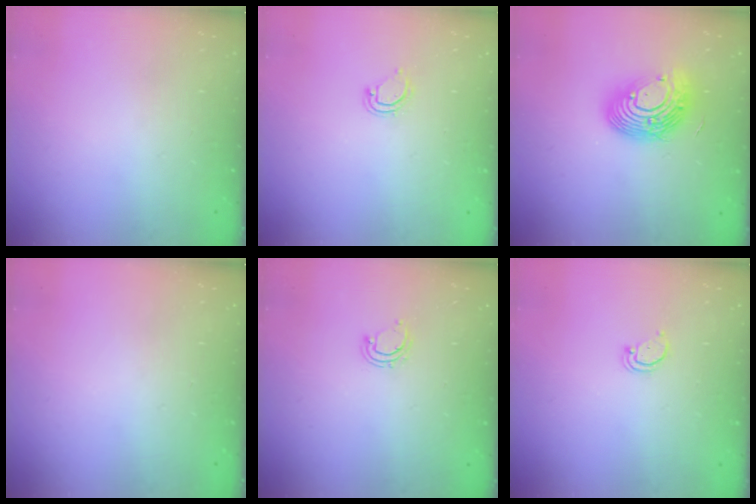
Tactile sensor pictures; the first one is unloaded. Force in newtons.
{"total": 4.7, "press": 4.7, "slide": 0.2}
{"total": 15.5, "press": 15.5, "slide": 1.4}
{"total": 0.0}
{"total": 4.1, "press": 4.1, "slide": 0.3}
{"total": 2.0, "press": 2.0, "slide": 0.2}